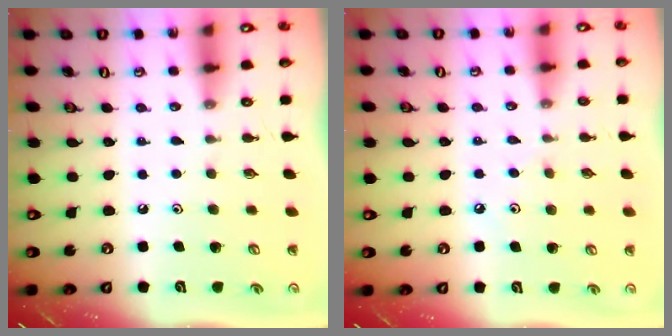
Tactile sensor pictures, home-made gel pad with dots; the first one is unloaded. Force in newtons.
{"total": 4.0, "press": 4.0, "slide": 0.6}